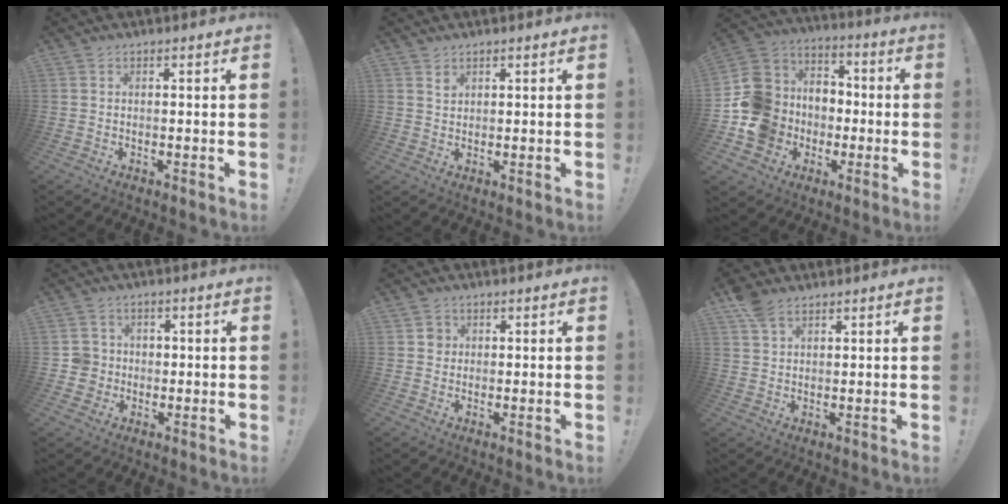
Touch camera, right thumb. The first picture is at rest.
{"total": 1.9, "force": [1.4, 1.2, 0.5], "torque": [-0.003, -0.007, 0.025]}
{"total": 18.1, "force": [-4.5, 16.2, 6.7], "torque": [-0.122, 0.031, -0.046]}
{"total": 6.1, "force": [-0.3, 5.9, 1.2], "torque": [-0.024, 0.009, -0.002]}
{"total": 2.6, "force": [0.4, 2.5, 0.7], "torque": [0.004, -0.001, 0.002]}
{"total": 5.5, "force": [3.7, 3.0, 2.8], "torque": [-0.044, -0.010, 0.071]}